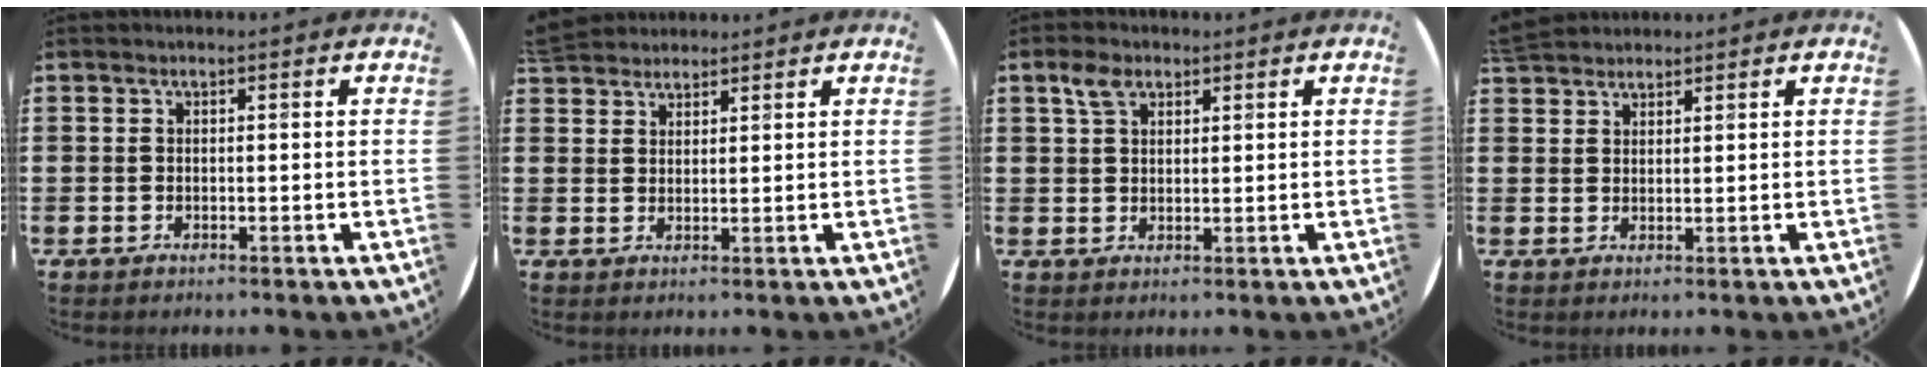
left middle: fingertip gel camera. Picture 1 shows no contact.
{"total": 3.4, "force": [3.3, 1.1, 0.0], "torque": [-0.009, -0.002, 0.064]}
{"total": 3.2, "force": [2.1, 1.8, 1.6], "torque": [-0.027, 0.003, 0.038]}
{"total": 3.1, "force": [3.0, 0.9, 0.3], "torque": [-0.011, -0.002, 0.058]}